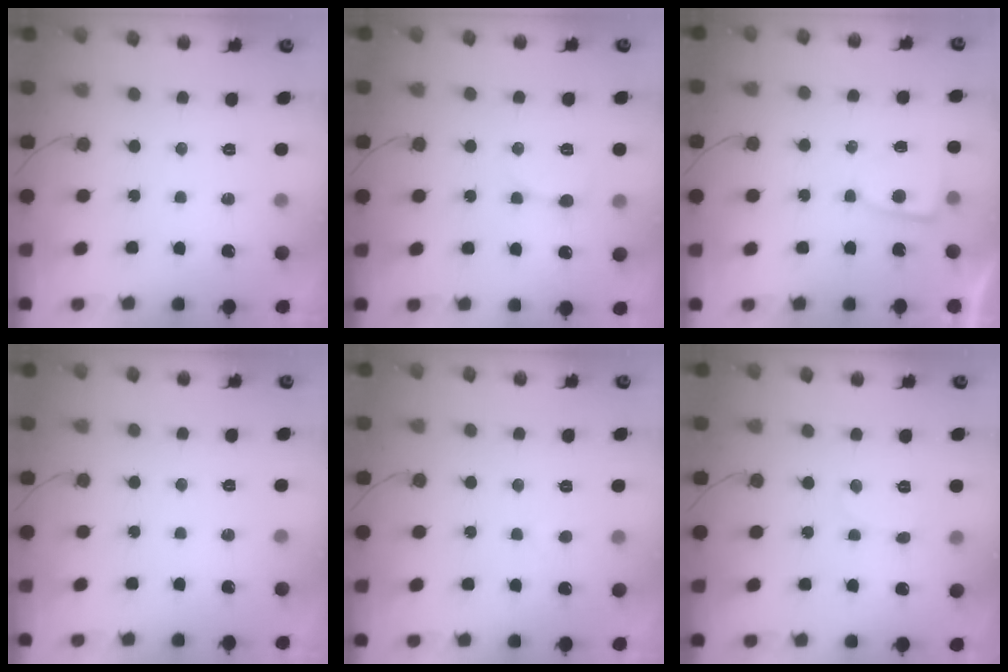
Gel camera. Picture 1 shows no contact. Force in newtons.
{"total": 3.6, "press": 3.5, "slide": 0.5}
{"total": 2.8, "press": 2.7, "slide": 0.4}
{"total": 0.0}
{"total": 2.0, "press": 2.0, "slide": 0.2}
{"total": 3.7, "press": 3.6, "slide": 0.4}